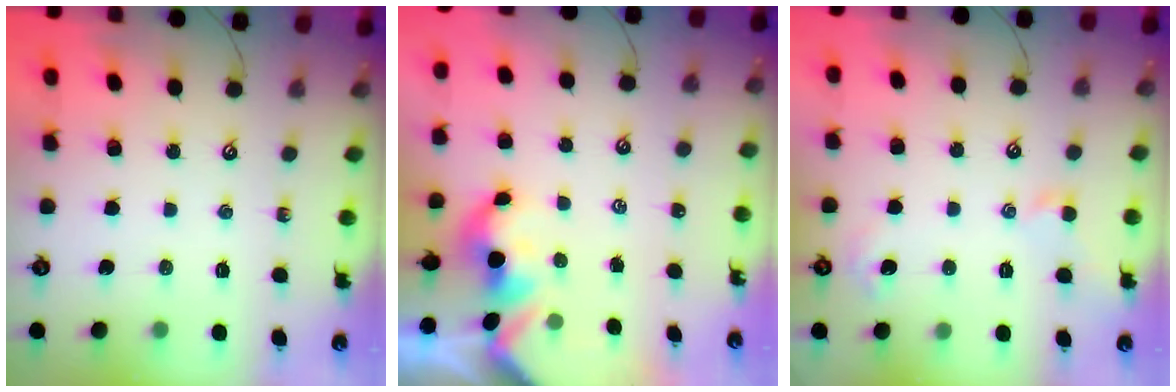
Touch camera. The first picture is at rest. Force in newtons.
{"total": 1.7, "press": 1.7, "slide": 0.2}
{"total": 3.8, "press": 3.7, "slide": 0.8}